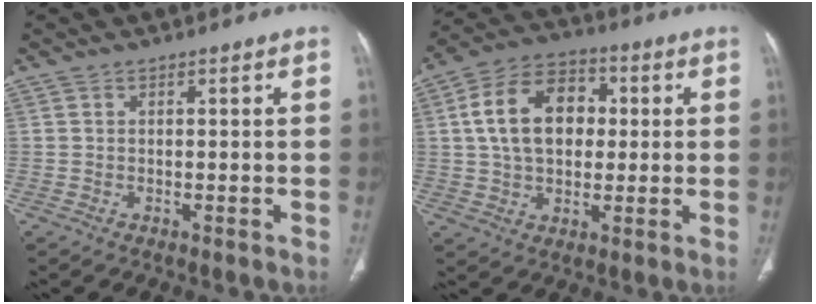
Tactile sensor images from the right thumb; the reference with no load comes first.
{"total": 15.0, "force": [2.2, 10.4, 10.6], "torque": [-0.159, 0.018, 0.032]}